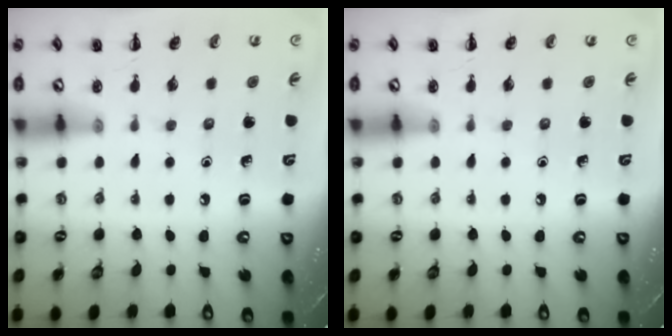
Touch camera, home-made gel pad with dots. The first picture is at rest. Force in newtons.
{"total": 0.0}